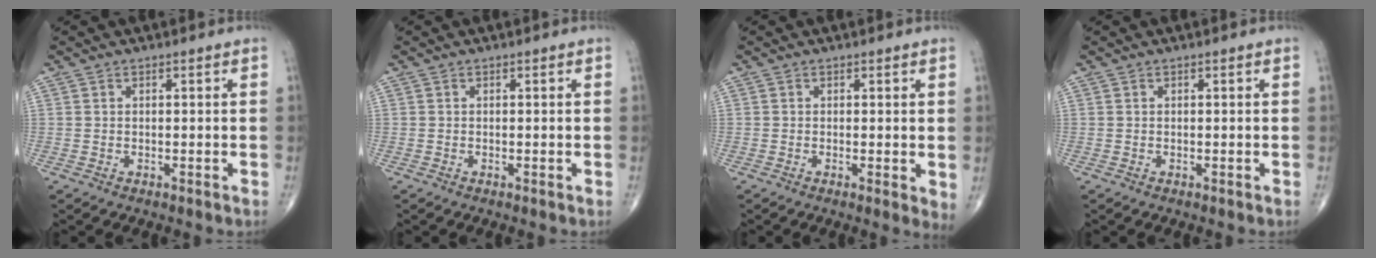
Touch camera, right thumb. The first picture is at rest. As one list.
[{"total": 0.0}, {"total": 2.7, "force": [0.1, 0.8, 2.6], "torque": [-0.039, -0.010, -0.004]}, {"total": 0.0}]